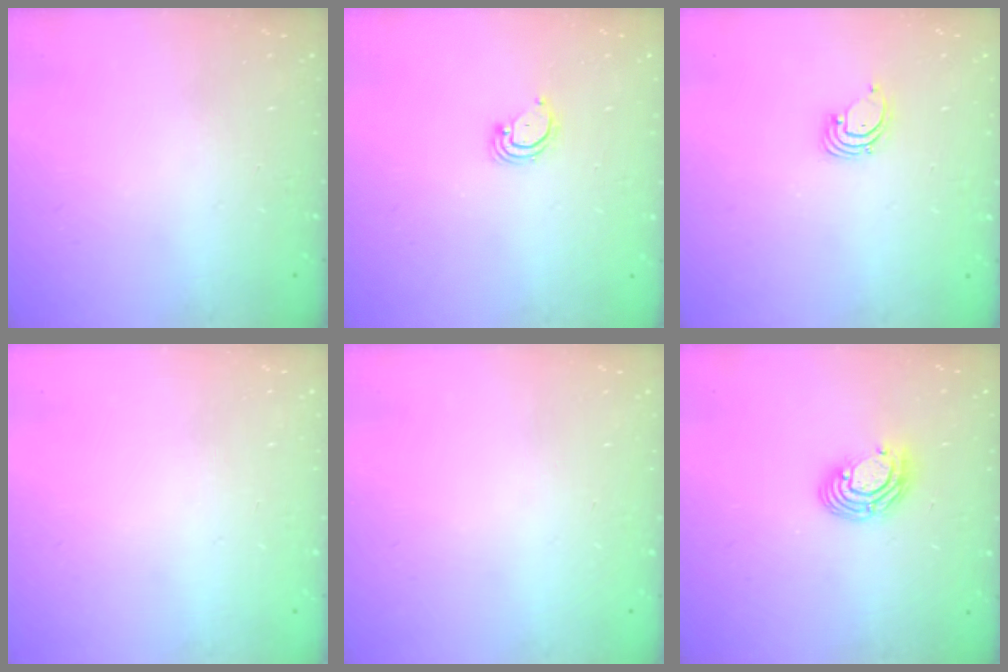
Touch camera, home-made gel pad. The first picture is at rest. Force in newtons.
{"total": 2.8, "press": 2.8, "slide": 0.2}
{"total": 1.5, "press": 1.5, "slide": 0.1}
{"total": 0.0}
{"total": 0.0}
{"total": 7.9, "press": 7.8, "slide": 1.2}